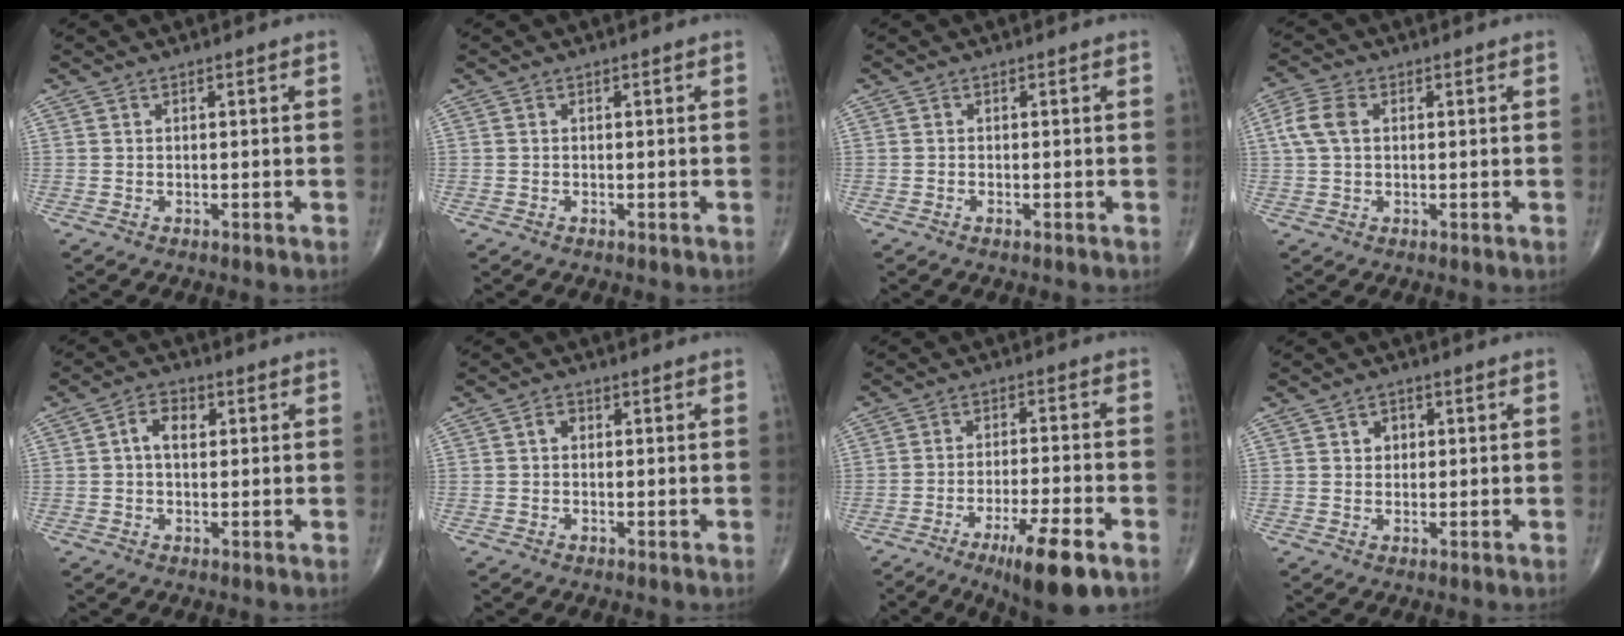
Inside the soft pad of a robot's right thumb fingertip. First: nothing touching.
{"total": 0.0}
{"total": 0.6, "force": [-0.4, 0.1, 0.5], "torque": [-0.011, -0.002, -0.008]}
{"total": 5.5, "force": [1.0, 3.6, 4.1], "torque": [-0.099, 0.013, 0.016]}
{"total": 4.7, "force": [0.9, 3.1, 3.5], "torque": [-0.054, 0.012, 0.010]}
{"total": 1.7, "force": [0.2, 1.3, 1.1], "torque": [-0.011, 0.008, 0.001]}
{"total": 11.6, "force": [-6.5, 2.1, 9.5], "torque": [-0.158, 0.012, -0.099]}
{"total": 2.9, "force": [0.8, 2.4, 1.5], "torque": [-0.006, -0.001, 0.011]}